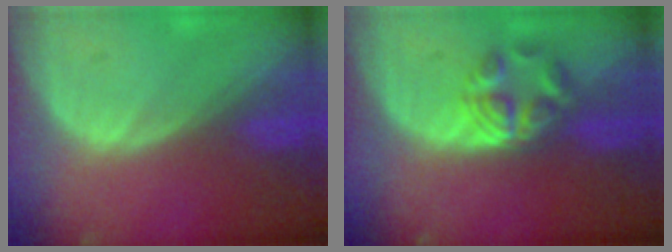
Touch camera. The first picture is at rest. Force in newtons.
{"total": 5.9, "press": 4.8, "slide": 3.5}